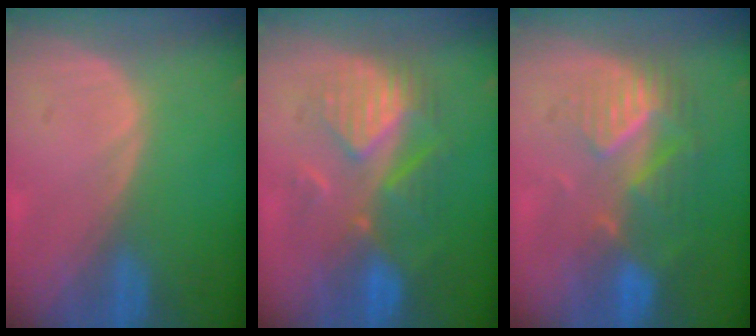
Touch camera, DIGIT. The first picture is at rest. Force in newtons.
{"total": 8.4, "press": 8.3, "slide": 1.3}
{"total": 9.0, "press": 7.8, "slide": 4.4}